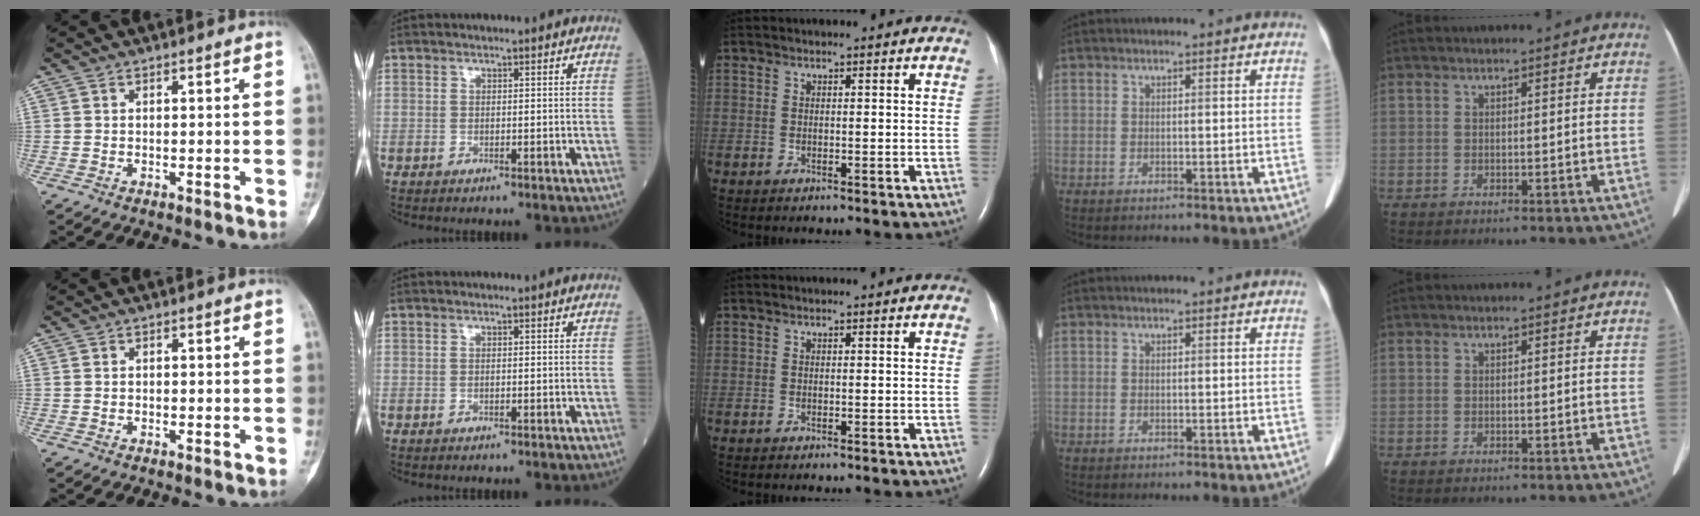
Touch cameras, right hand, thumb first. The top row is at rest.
{}